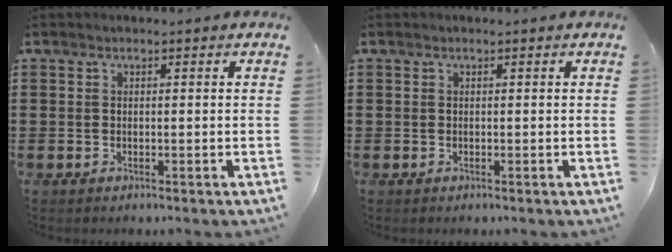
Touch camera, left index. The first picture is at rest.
{"total": 0.0}